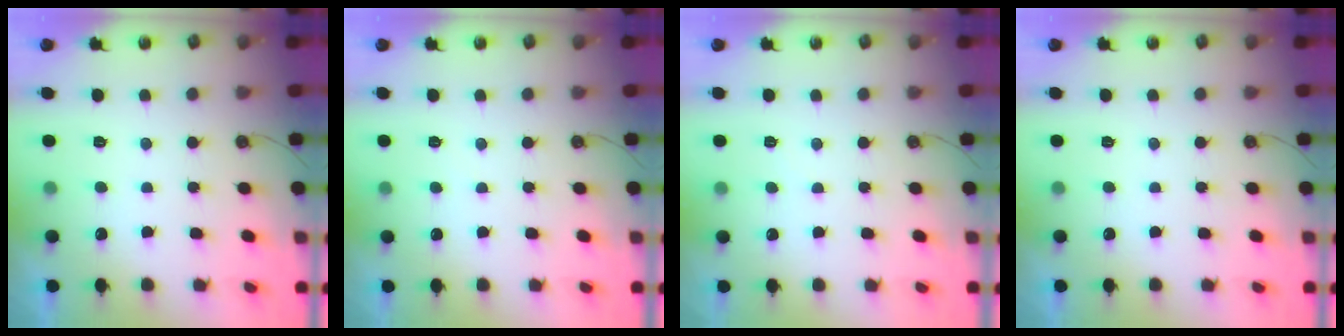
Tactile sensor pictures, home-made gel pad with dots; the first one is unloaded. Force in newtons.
{"total": 2.4, "press": 2.3, "slide": 0.4}
{"total": 3.3, "press": 3.3, "slide": 0.5}
{"total": 0.0}